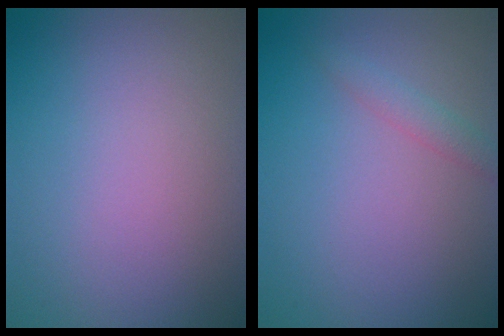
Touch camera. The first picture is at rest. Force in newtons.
{"total": 1.3, "press": 1.3, "slide": 0.1}